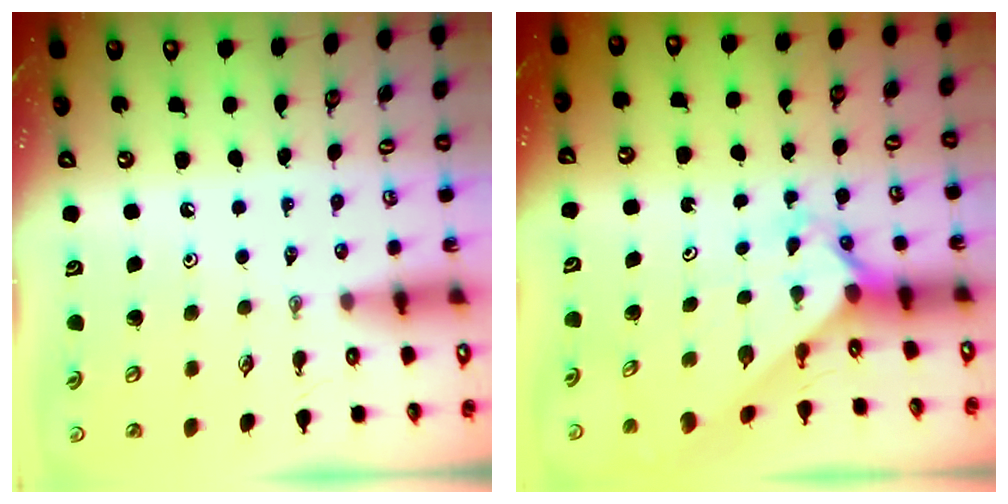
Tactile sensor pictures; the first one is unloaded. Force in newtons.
{"total": 2.5, "press": 2.5, "slide": 0.3}